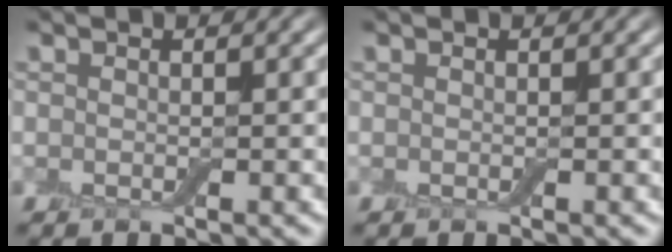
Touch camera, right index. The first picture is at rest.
{"total": 0.0}